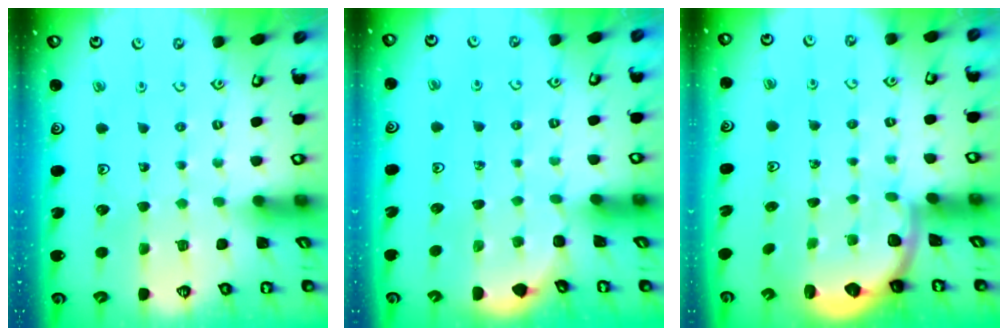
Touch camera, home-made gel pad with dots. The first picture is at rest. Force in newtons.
{"total": 1.8, "press": 1.7, "slide": 0.0}
{"total": 2.2, "press": 2.1, "slide": 0.8}